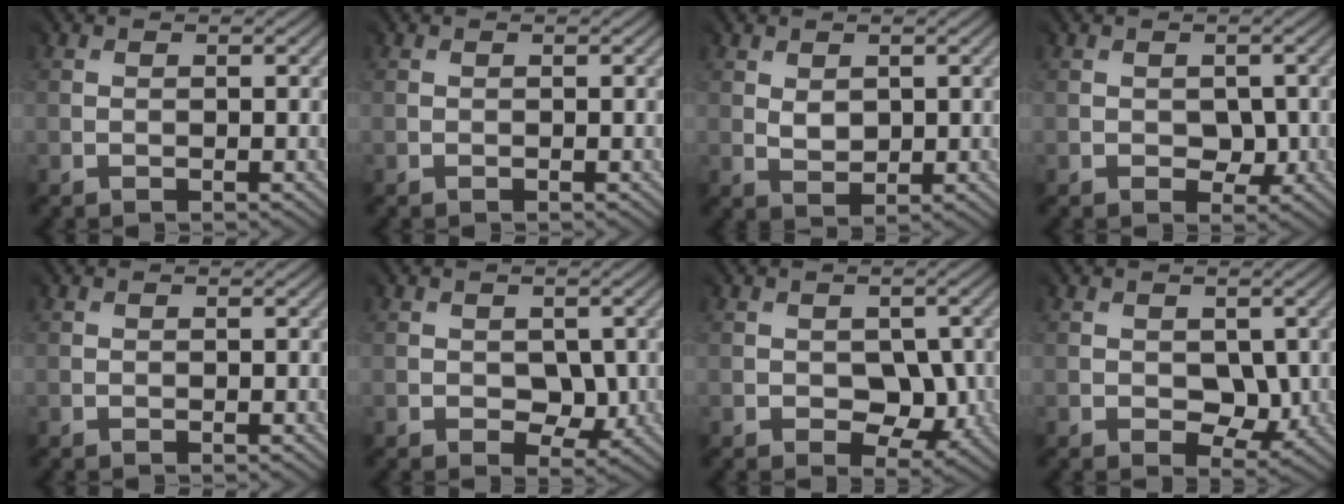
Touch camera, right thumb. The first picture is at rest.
{"total": 0.0}
{"total": 1.8, "force": [1.2, 1.3, 0.3], "torque": [-0.019, -0.002, 0.023]}
{"total": 1.7, "force": [-0.5, 1.4, 0.8], "torque": [-0.008, -0.002, -0.010]}
{"total": 0.0}
{"total": 3.1, "force": [-0.3, 2.5, 1.9], "torque": [-0.028, -0.007, -0.005]}
{"total": 3.9, "force": [-0.8, 3.0, 2.4], "torque": [-0.029, -0.008, -0.012]}
{"total": 3.8, "force": [-0.1, 2.9, 2.4], "torque": [-0.045, -0.010, 0.001]}